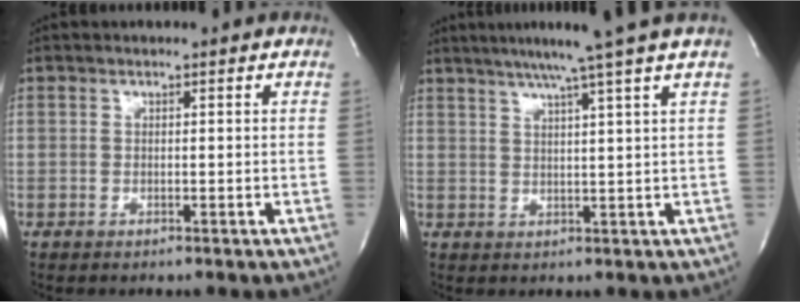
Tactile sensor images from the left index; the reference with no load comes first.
{"total": 8.5, "force": [6.5, -2.6, 4.8], "torque": [-0.070, -0.002, 0.088]}